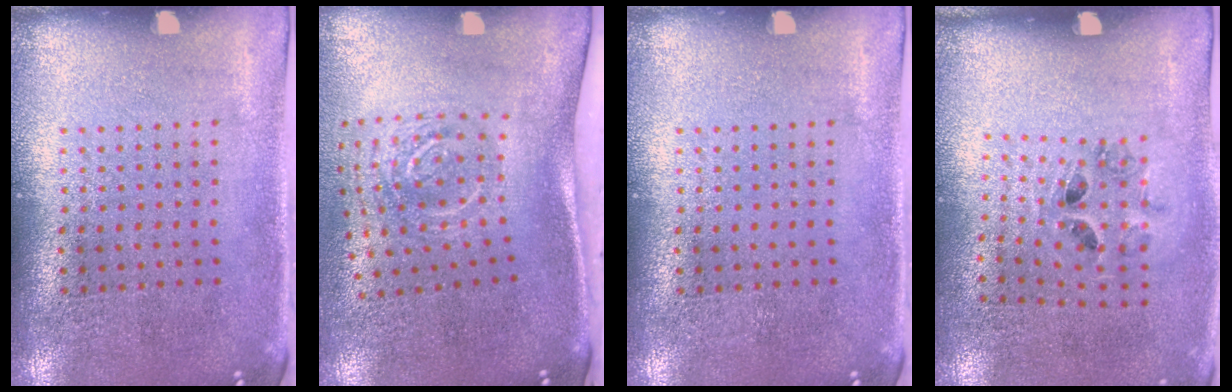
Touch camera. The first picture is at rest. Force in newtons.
{"total": 2.0, "press": 1.3, "slide": 1.5}
{"total": 0.0}
{"total": 1.4, "press": 0.8, "slide": 1.1}